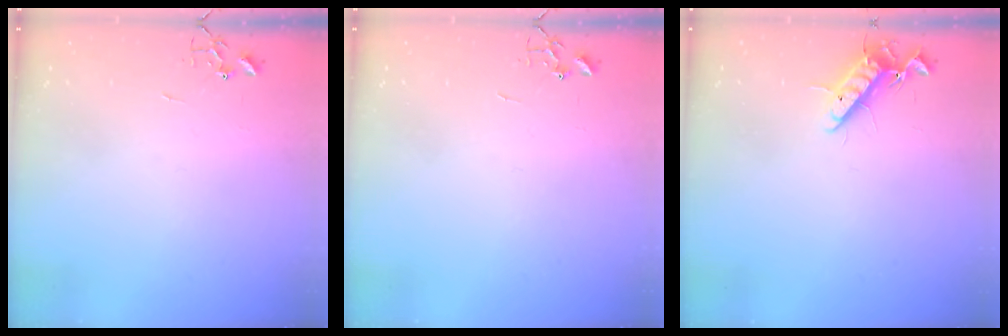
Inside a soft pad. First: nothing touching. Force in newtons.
{"total": 0.0}
{"total": 12.1, "press": 11.9, "slide": 2.0}